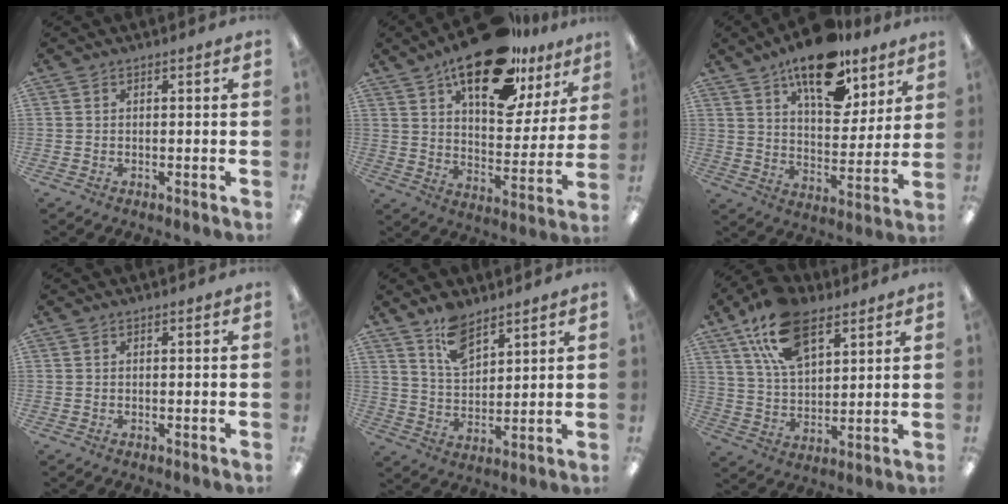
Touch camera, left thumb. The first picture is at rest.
{"total": 22.4, "force": [15.1, 9.6, 13.5], "torque": [-0.192, -0.085, 0.250]}
{"total": 17.9, "force": [12.3, 8.1, 10.1], "torque": [-0.149, -0.068, 0.209]}
{"total": 0.0}
{"total": 9.7, "force": [7.1, 4.7, 4.5], "torque": [-0.087, -0.032, 0.130]}
{"total": 17.2, "force": [9.7, 9.1, 10.8], "torque": [-0.189, -0.024, 0.177]}